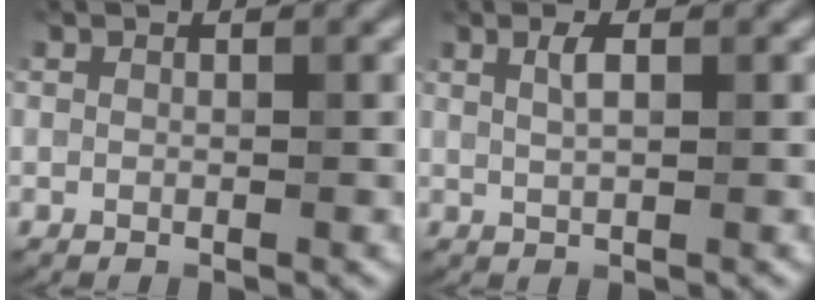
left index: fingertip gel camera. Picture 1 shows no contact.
{"total": 1.7, "force": [0.7, 0.4, 1.5], "torque": [-0.028, 0.003, 0.012]}